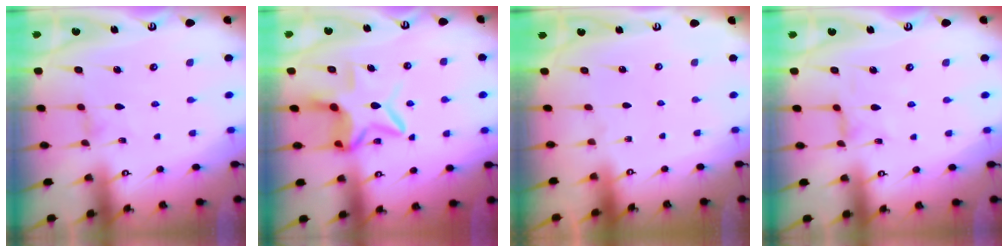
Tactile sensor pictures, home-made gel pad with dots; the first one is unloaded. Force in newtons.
{"total": 11.0, "press": 11.0, "slide": 0.9}
{"total": 0.0}
{"total": 2.8, "press": 2.8, "slide": 0.4}